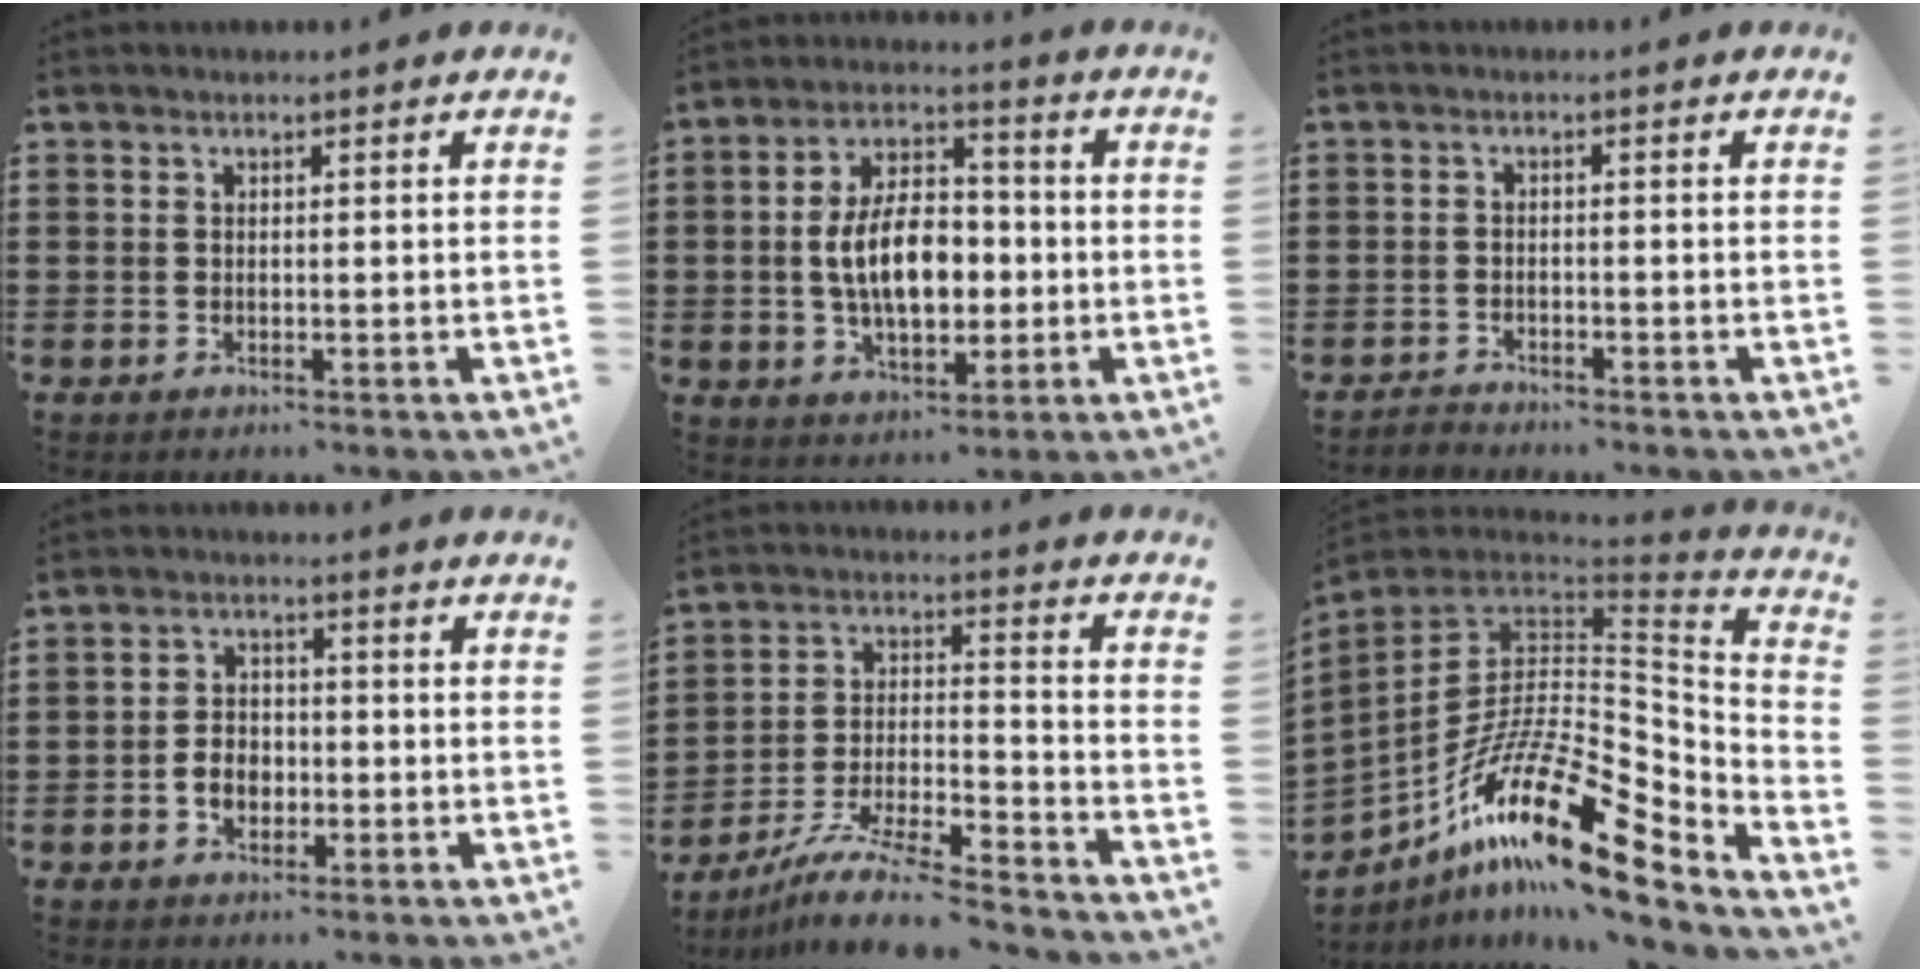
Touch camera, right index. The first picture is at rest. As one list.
[{"total": 10.0, "force": [-0.8, 5.8, 8.1], "torque": [-0.154, 0.007, -0.019]}, {"total": 1.3, "force": [-1.3, 0.2, -0.1], "torque": [-0.004, 0.004, -0.029]}, {"total": 3.8, "force": [-1.2, 2.9, 2.1], "torque": [-0.046, 0.005, -0.024]}, {"total": 10.4, "force": [-9.1, 1.1, 5.0], "torque": [-0.090, 0.019, -0.176]}, {"total": 20.1, "force": [-9.8, 7.3, 15.9], "torque": [-0.308, 0.008, -0.181]}]